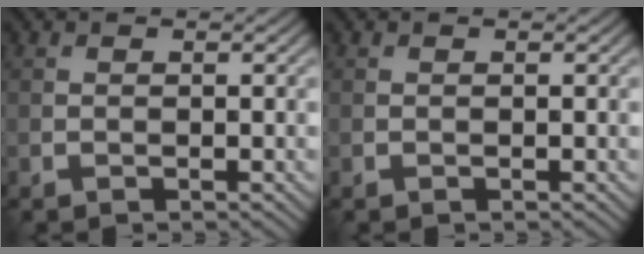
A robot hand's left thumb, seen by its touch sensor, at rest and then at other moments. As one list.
[{"total": 0.0}]